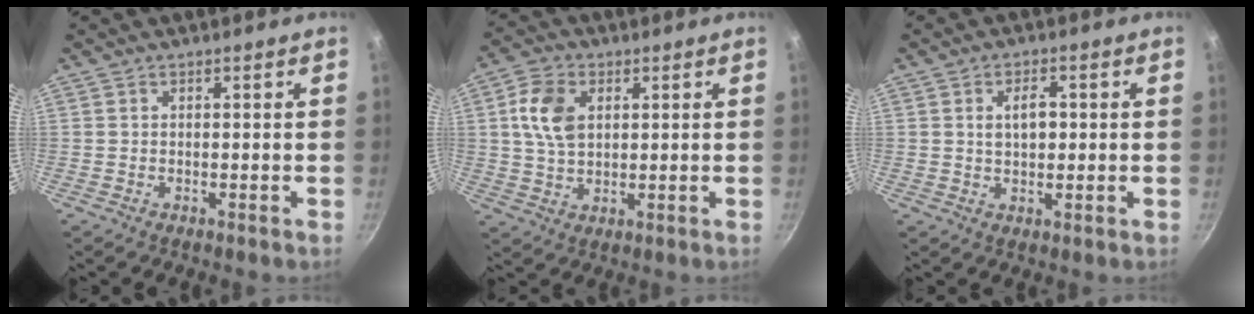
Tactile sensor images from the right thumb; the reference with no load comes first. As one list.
[{"total": 8.6, "force": [2.1, 5.8, 6.0], "torque": [-0.103, 0.004, 0.036]}, {"total": 4.8, "force": [0.7, 2.8, 3.9], "torque": [-0.054, 0.003, 0.010]}]